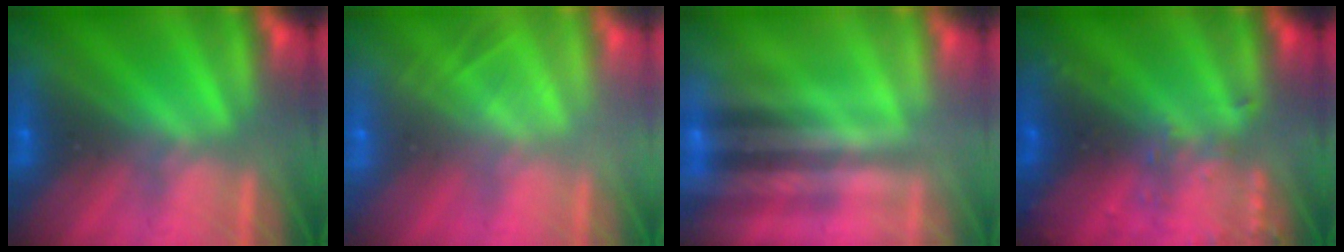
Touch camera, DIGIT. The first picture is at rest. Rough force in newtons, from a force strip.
{"total": 2.0}
{"total": 2.2}
{"total": 3.0}